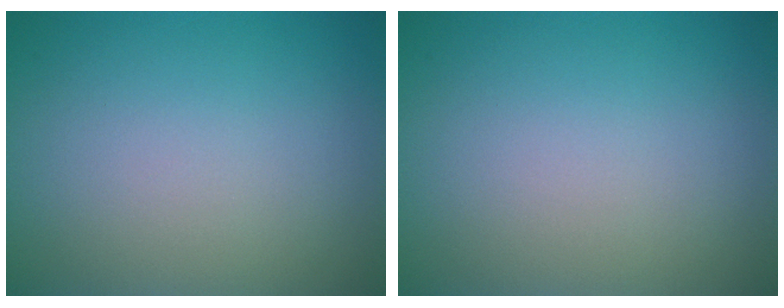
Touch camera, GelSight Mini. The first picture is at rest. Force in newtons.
{"total": 0.0}